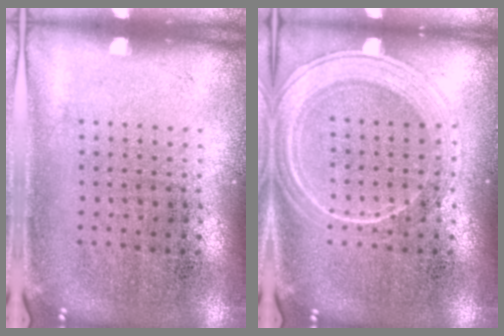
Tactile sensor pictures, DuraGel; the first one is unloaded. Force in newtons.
{"total": 3.0, "press": 2.9, "slide": 0.5}